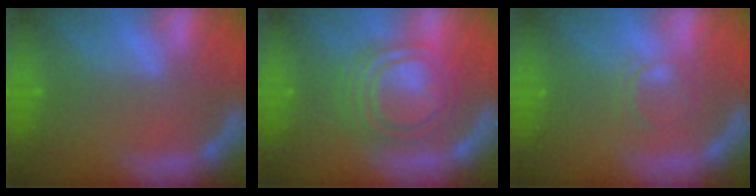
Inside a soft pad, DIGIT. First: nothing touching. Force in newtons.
{"total": 8.6}
{"total": 2.0}